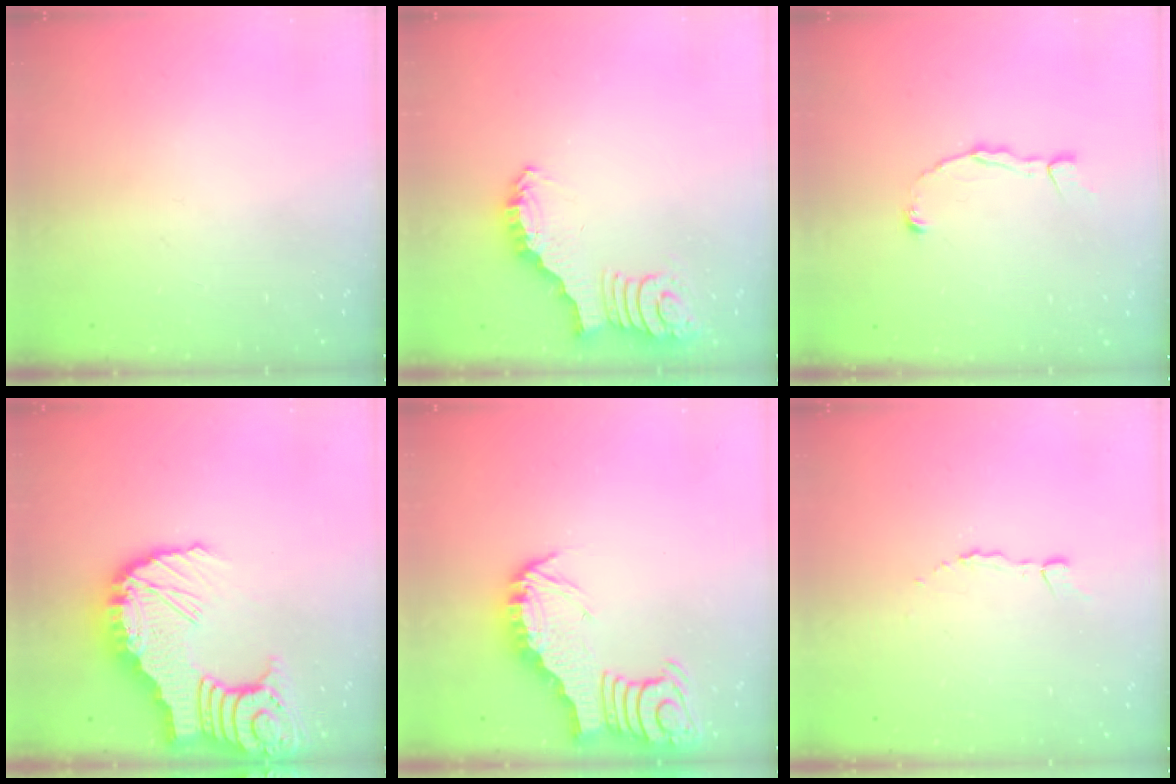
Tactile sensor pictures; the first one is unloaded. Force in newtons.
{"total": 2.6, "press": 2.5, "slide": 0.5}
{"total": 2.5, "press": 2.5, "slide": 0.2}
{"total": 18.4, "press": 18.3, "slide": 2.4}
{"total": 3.4, "press": 3.4, "slide": 0.4}
{"total": 3.9, "press": 3.9, "slide": 0.4}